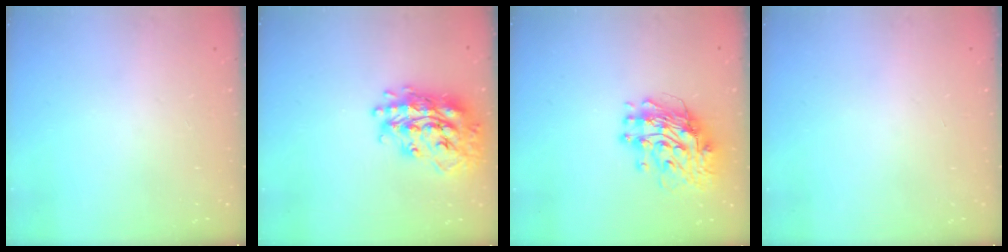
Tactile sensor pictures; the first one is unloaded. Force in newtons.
{"total": 21.6, "press": 21.5, "slide": 1.8}
{"total": 11.7, "press": 11.7, "slide": 1.1}
{"total": 0.0}